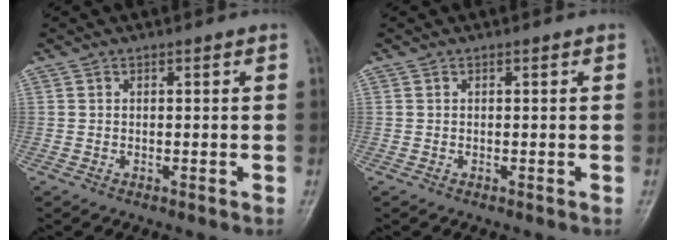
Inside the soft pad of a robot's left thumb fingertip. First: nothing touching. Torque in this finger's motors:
{"motor_torque": [0.00, 0.00, 0.04, -0.07, 0.00]}